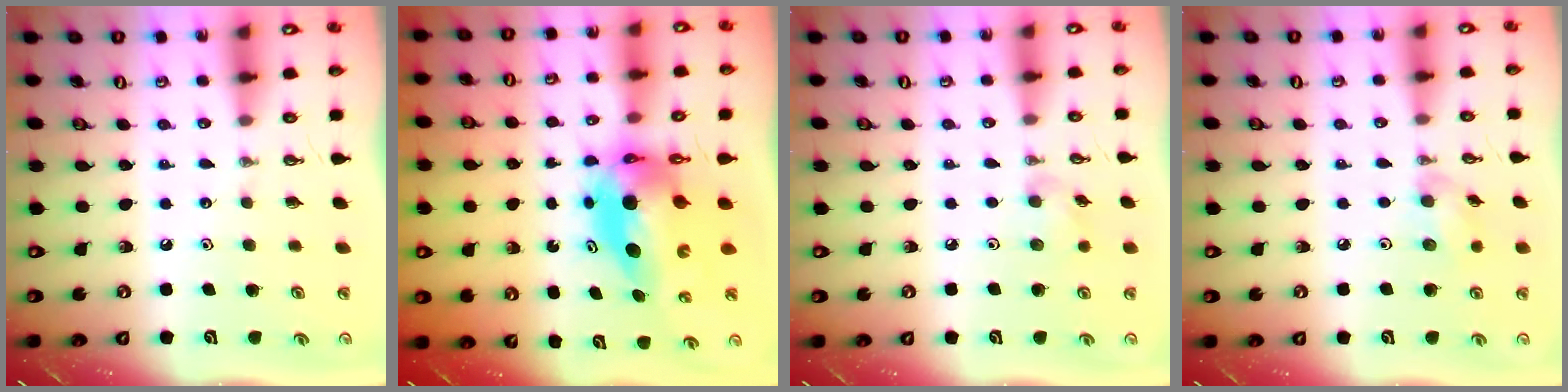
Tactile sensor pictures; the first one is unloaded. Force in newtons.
{"total": 8.3, "press": 8.2, "slide": 0.9}
{"total": 5.3, "press": 5.3, "slide": 0.6}
{"total": 5.5, "press": 5.4, "slide": 0.9}